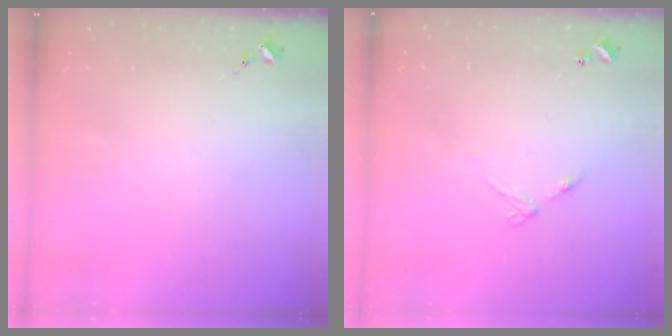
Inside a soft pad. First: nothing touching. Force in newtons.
{"total": 6.3, "press": 6.2, "slide": 0.7}